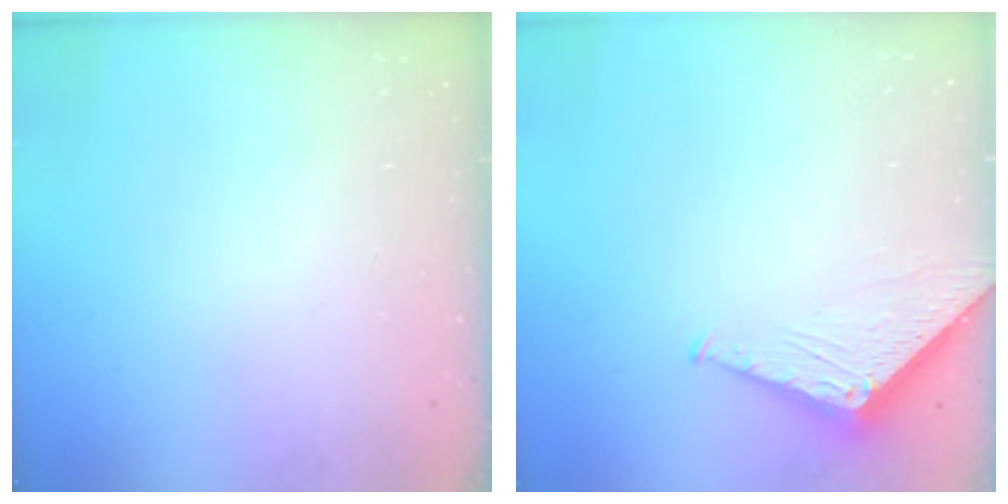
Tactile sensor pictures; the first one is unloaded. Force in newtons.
{"total": 3.5, "press": 3.4, "slide": 0.3}